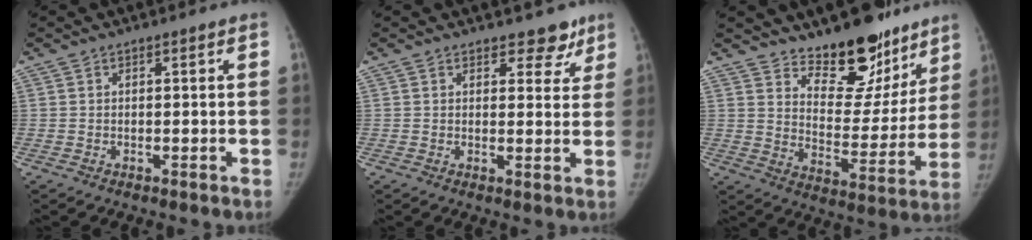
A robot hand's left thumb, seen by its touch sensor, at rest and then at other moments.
{"total": 4.9, "force": [3.7, 2.8, 1.5], "torque": [0.015, -0.022, 0.042]}
{"total": 16.8, "force": [13.2, 7.6, 7.1], "torque": [-0.026, -0.105, 0.195]}